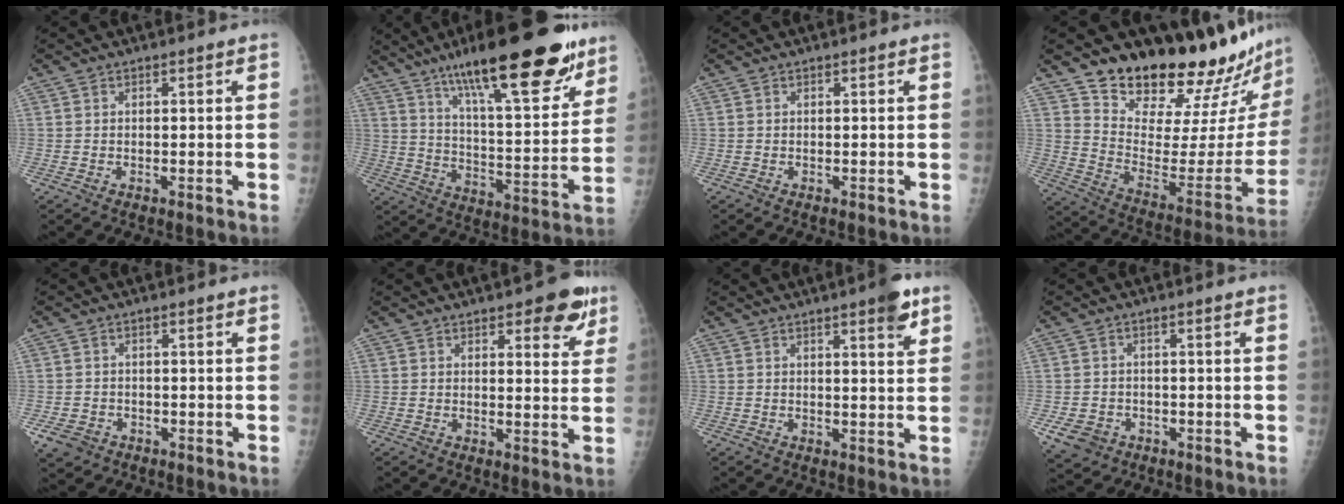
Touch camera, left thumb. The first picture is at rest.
{"total": 26.5, "force": [17.1, 6.9, 19.0], "torque": [-0.262, -0.056, 0.270]}
{"total": 0.0}
{"total": 26.3, "force": [23.2, 5.9, 10.8], "torque": [-0.125, -0.184, 0.329]}
{"total": 4.6, "force": [-2.3, 3.7, 1.6], "torque": [-0.034, 0.004, -0.032]}
{"total": 7.0, "force": [4.2, 3.1, 4.7], "torque": [-0.027, -0.018, 0.048]}
{"total": 4.9, "force": [2.9, 1.0, 3.8], "torque": [-0.044, -0.014, 0.034]}
{"total": 6.5, "force": [-2.7, 5.4, 2.4], "torque": [-0.047, 0.009, -0.033]}